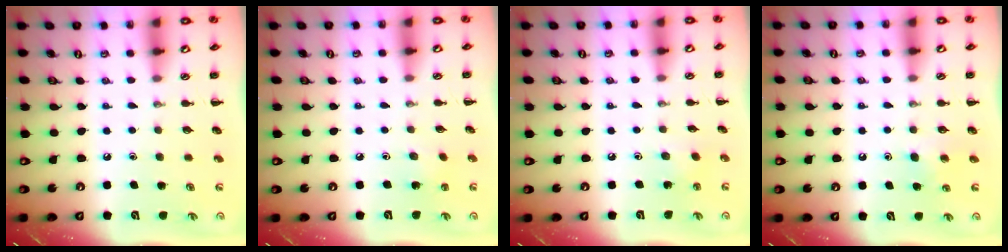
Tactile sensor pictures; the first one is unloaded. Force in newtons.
{"total": 3.2, "press": 3.1, "slide": 1.0}
{"total": 2.5, "press": 2.4, "slide": 0.8}
{"total": 4.9, "press": 4.7, "slide": 1.4}